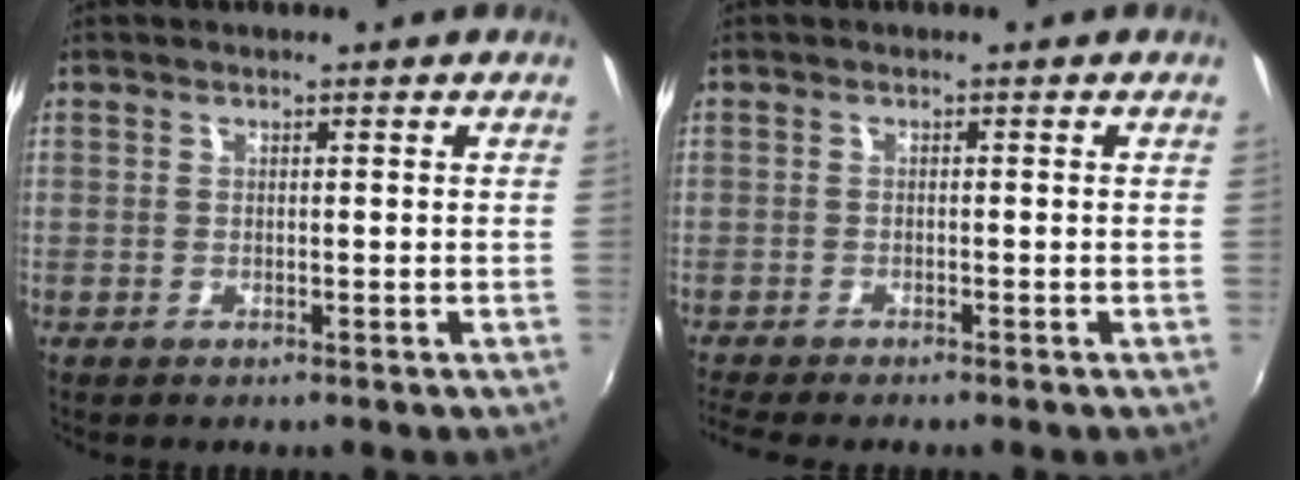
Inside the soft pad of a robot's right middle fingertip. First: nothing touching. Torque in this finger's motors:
{"motor_torque": [0.91, -1.23, 0.17, 0.09]}